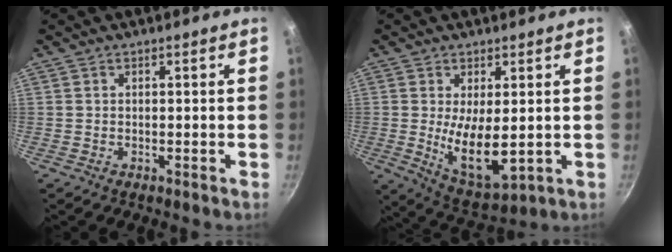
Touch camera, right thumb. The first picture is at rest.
{"total": 10.7, "force": [0.0, 4.5, 9.7], "torque": [-0.160, -0.027, 0.018]}